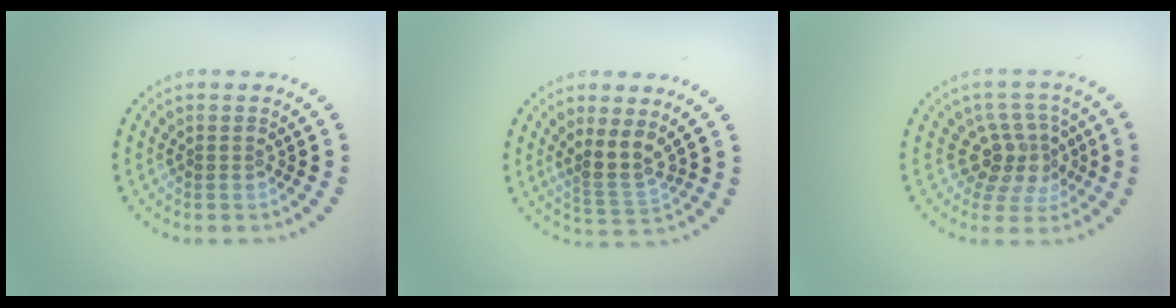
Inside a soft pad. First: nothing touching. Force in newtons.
{"total": 2.8, "press": 2.2, "slide": 1.7}
{"total": 3.6, "press": 2.7, "slide": 2.4}